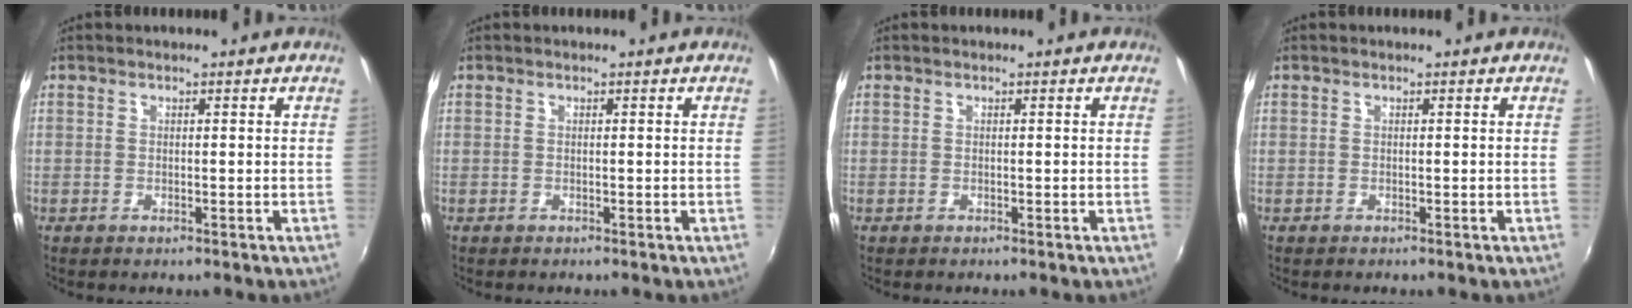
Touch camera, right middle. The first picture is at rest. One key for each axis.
{"total": 0.0}
{"total": 0.0}
{"total": 0.0}